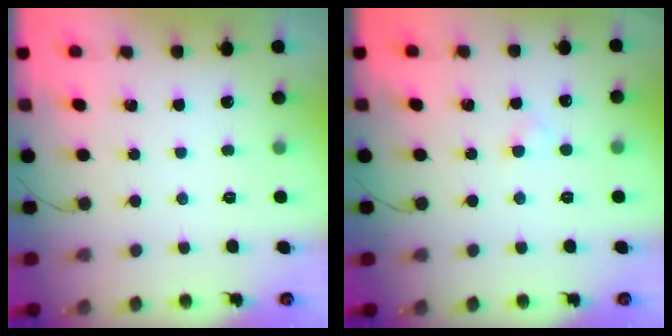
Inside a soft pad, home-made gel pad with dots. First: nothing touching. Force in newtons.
{"total": 1.7, "press": 1.4, "slide": 0.8}